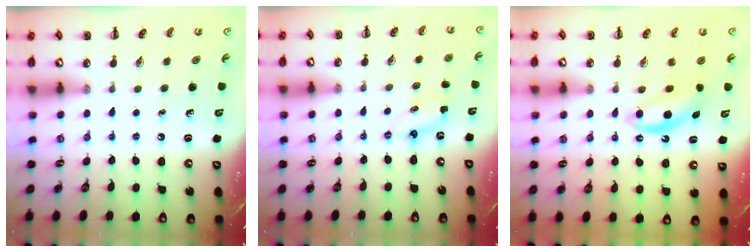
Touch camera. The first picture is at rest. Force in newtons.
{"total": 2.9, "press": 2.8, "slide": 0.7}
{"total": 5.4, "press": 5.4, "slide": 0.9}